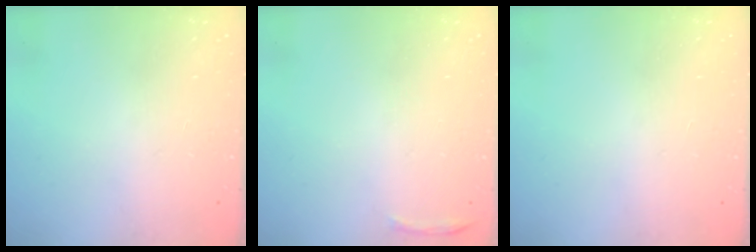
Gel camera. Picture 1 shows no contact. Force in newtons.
{"total": 4.0, "press": 3.7, "slide": 1.6}
{"total": 0.0}